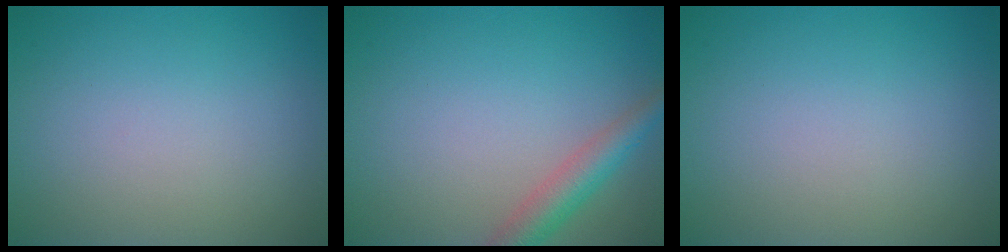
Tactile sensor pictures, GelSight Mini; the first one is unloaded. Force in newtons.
{"total": 3.3, "press": 3.3, "slide": 0.1}
{"total": 0.0}